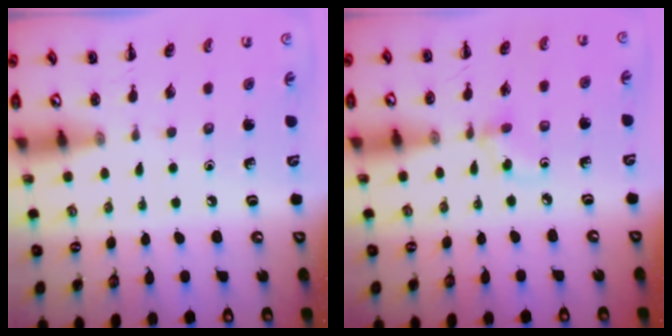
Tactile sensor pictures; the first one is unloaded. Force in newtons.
{"total": 3.9, "press": 3.6, "slide": 1.5}